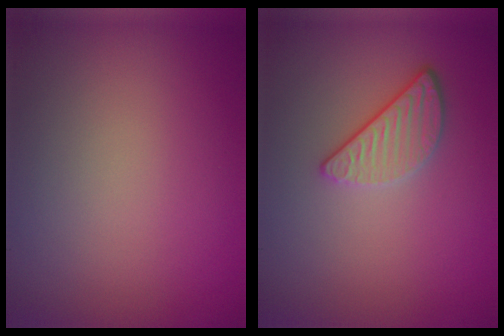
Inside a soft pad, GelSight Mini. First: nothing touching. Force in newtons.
{"total": 2.6, "press": 2.3, "slide": 1.3}